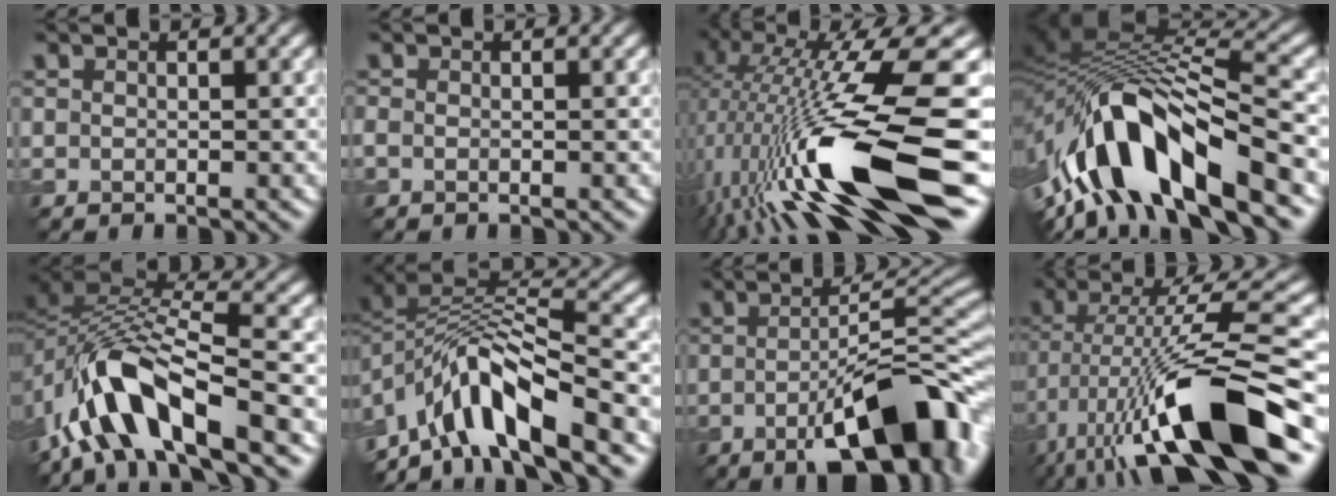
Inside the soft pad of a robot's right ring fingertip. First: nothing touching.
{"total": 0.9, "force": [-0.2, 0.6, 0.7], "torque": [-0.002, 0.005, -0.013]}
{"total": 15.7, "force": [-2.0, 3.7, 15.1], "torque": [-0.265, 0.010, -0.022]}
{"total": 12.9, "force": [-5.3, 5.3, 10.5], "torque": [-0.188, 0.015, -0.084]}
{"total": 9.7, "force": [-5.5, 3.8, 7.0], "torque": [-0.125, 0.018, -0.106]}
{"total": 9.3, "force": [-5.3, 3.9, 6.5], "torque": [-0.106, 0.016, -0.096]}
{"total": 11.0, "force": [-4.5, 3.2, 9.5], "torque": [-0.138, 0.011, -0.065]}
{"total": 13.5, "force": [-4.0, 3.0, 12.5], "torque": [-0.219, 0.016, -0.055]}